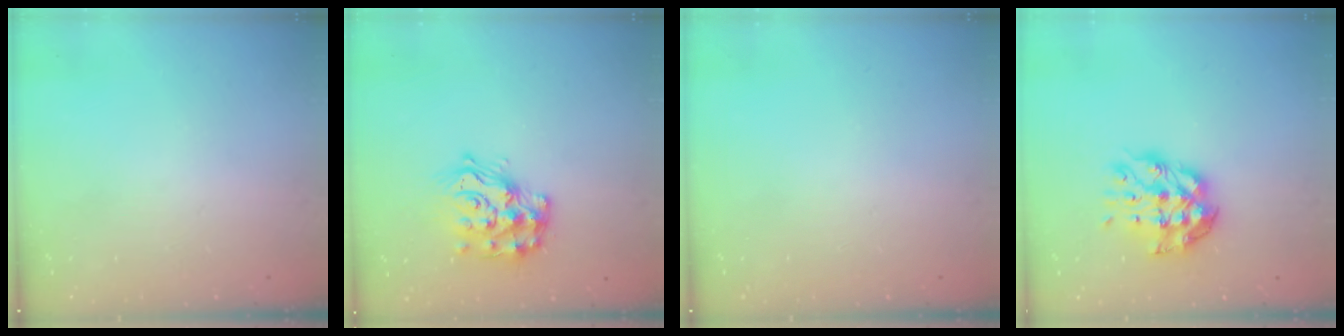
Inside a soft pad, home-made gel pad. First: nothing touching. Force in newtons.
{"total": 16.0, "press": 16.0, "slide": 1.0}
{"total": 0.0}
{"total": 11.1, "press": 11.0, "slide": 0.9}